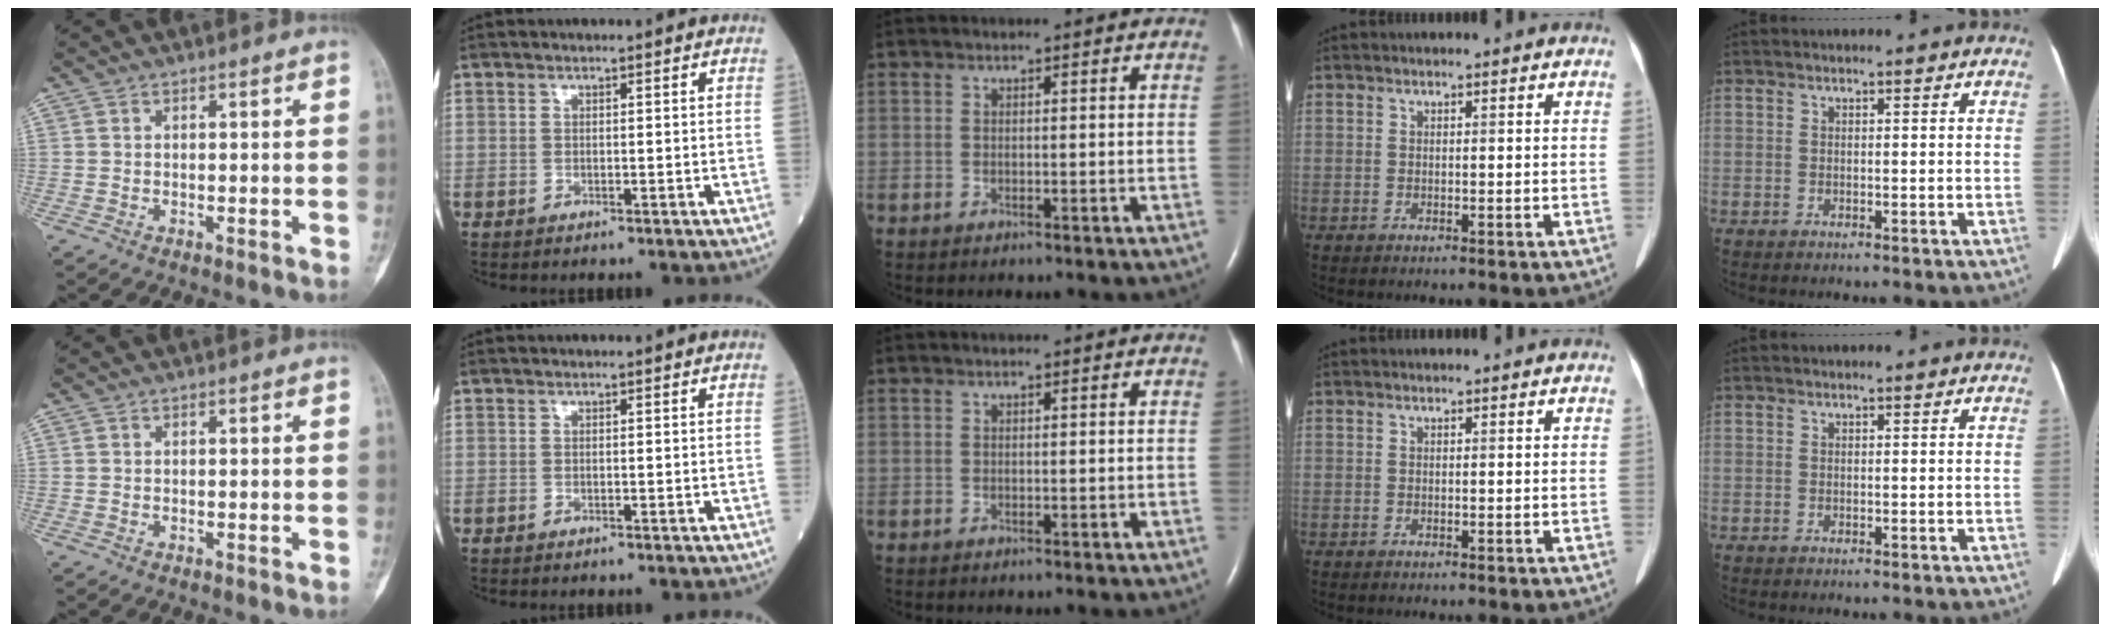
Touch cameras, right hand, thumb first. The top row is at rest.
{}